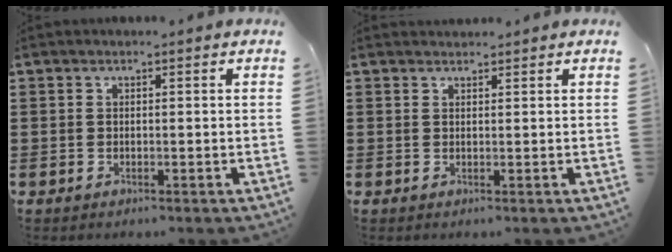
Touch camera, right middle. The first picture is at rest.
{"total": 1.0, "force": [1.0, 0.2, -0.1], "torque": [-0.001, 0.001, 0.020]}